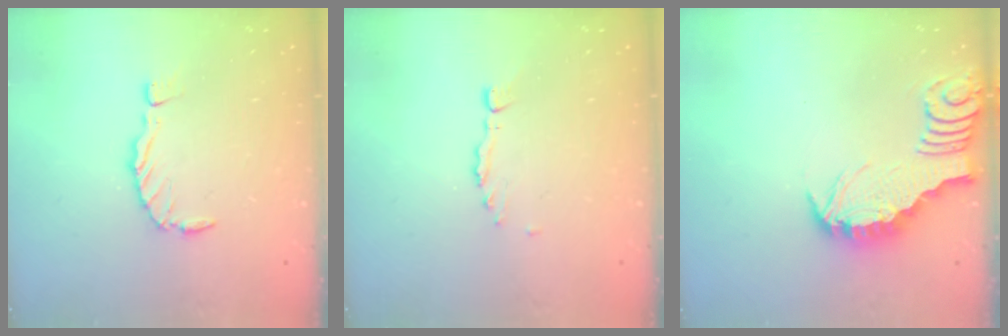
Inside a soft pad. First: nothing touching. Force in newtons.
{"total": 0.0}
{"total": 3.0, "press": 2.9, "slide": 0.3}